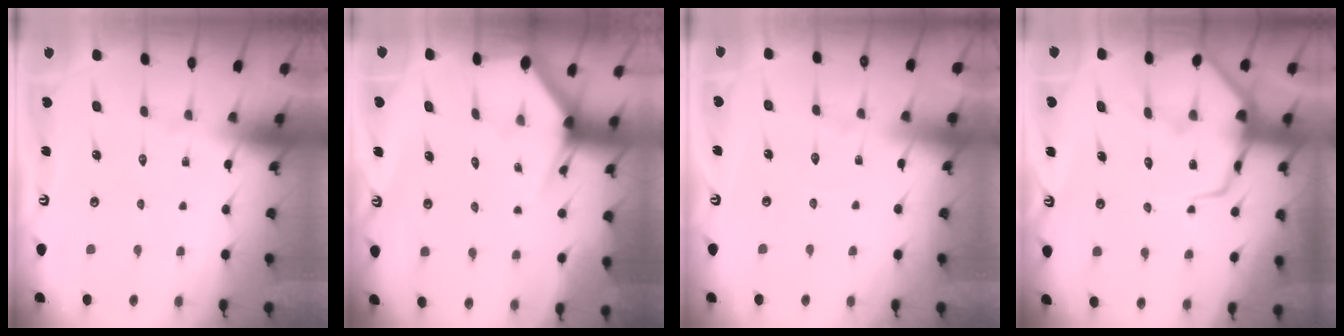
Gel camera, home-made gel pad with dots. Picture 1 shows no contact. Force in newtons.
{"total": 2.8, "press": 2.8, "slide": 0.2}
{"total": 2.7, "press": 2.7, "slide": 0.3}
{"total": 11.3, "press": 11.2, "slide": 1.2}